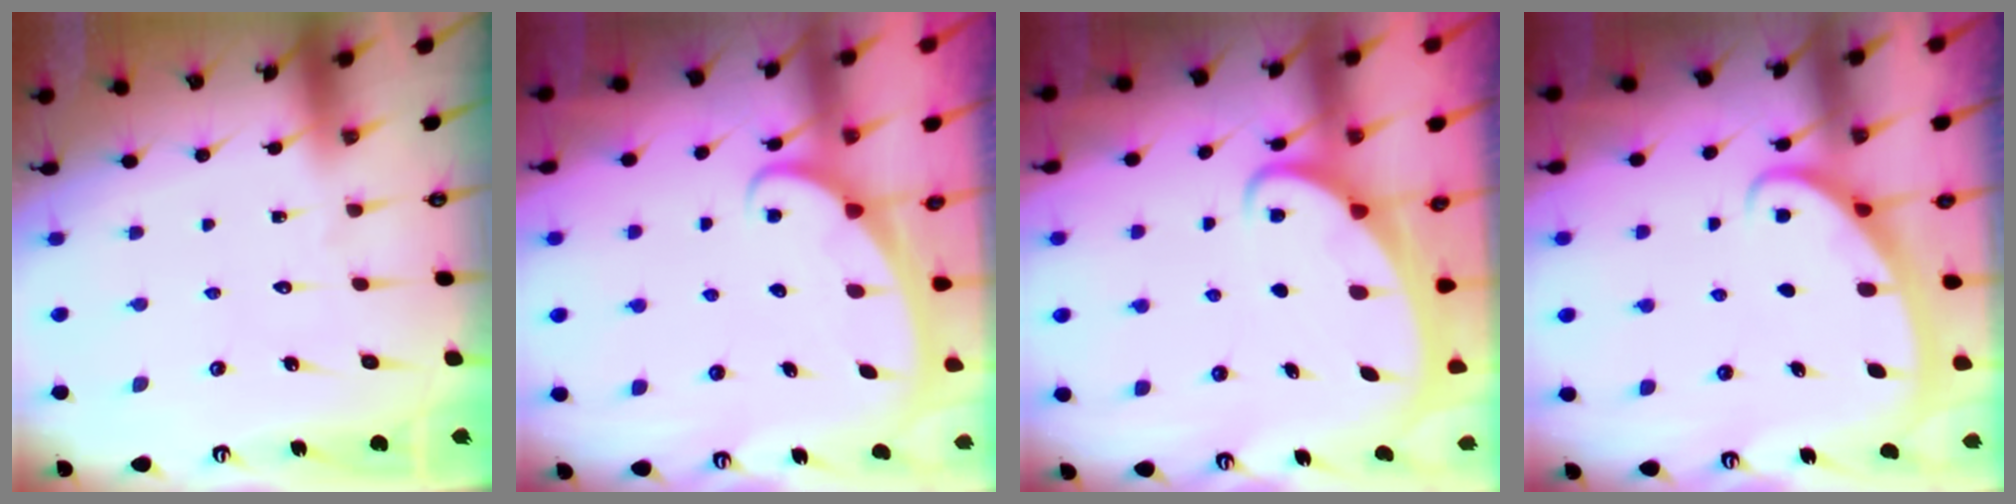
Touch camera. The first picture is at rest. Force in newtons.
{"total": 2.6, "press": 2.6, "slide": 0.3}
{"total": 2.5, "press": 2.5, "slide": 0.4}
{"total": 2.5, "press": 2.5, "slide": 0.5}